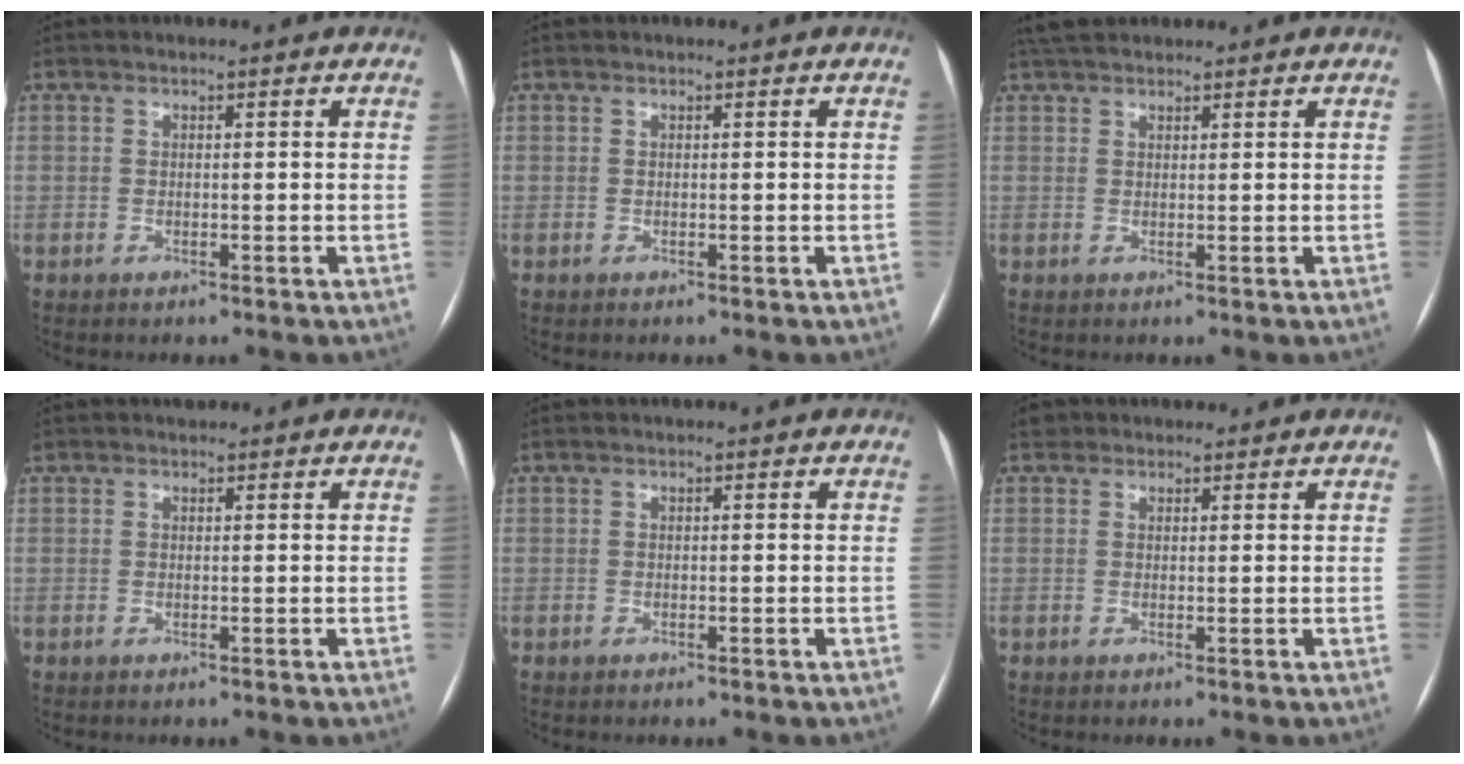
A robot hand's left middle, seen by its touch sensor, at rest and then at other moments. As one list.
[{"total": 0.0}, {"total": 5.0, "force": [4.4, 1.7, 1.9], "torque": [-0.030, 0.035, 0.076]}, {"total": 0.8, "force": [0.7, 0.5, 0.1], "torque": [-0.006, 0.012, 0.010]}, {"total": 0.0}, {"total": 1.8, "force": [1.3, 1.3, -0.1], "torque": [0.010, 0.016, 0.015]}]